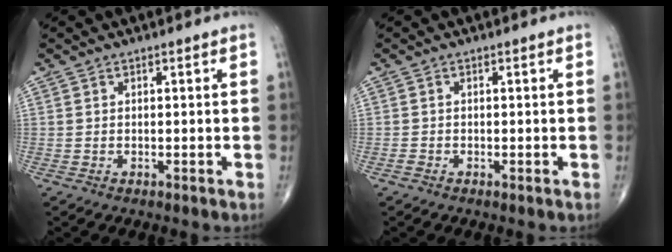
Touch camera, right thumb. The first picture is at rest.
{"total": 0.6, "force": [-0.4, 0.2, 0.4], "torque": [-0.011, -0.002, -0.012]}